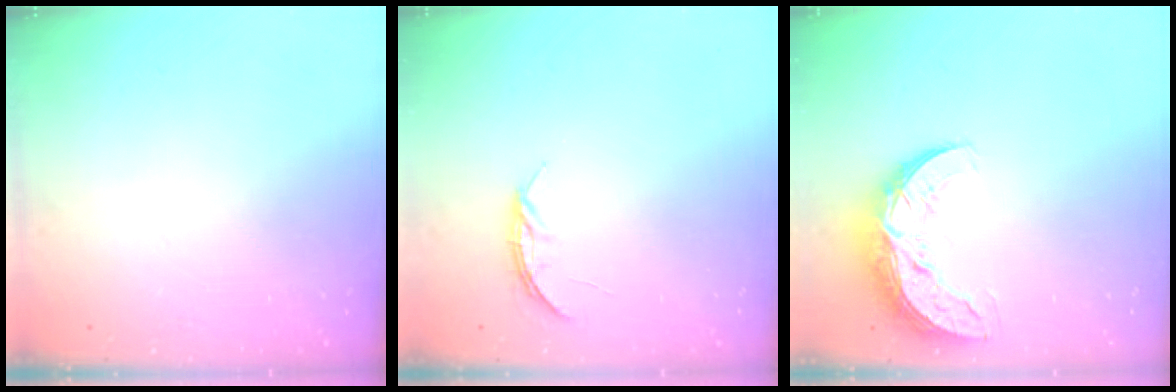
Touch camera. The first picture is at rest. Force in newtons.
{"total": 3.7, "press": 3.7, "slide": 0.4}
{"total": 12.6, "press": 12.6, "slide": 0.8}